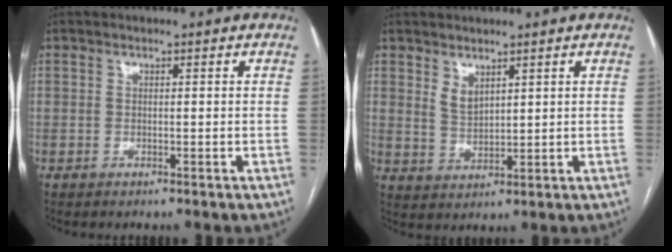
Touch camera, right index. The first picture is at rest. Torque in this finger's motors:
{"motor_torque": [0.64, 0.32, 0.34, 0.09]}